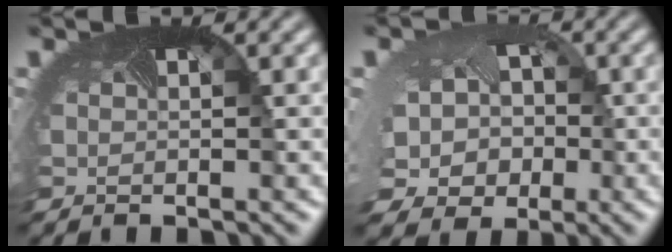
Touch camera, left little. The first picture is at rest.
{"total": 8.3, "force": [-1.6, 7.2, 3.8], "torque": [-0.097, -0.030, -0.027]}